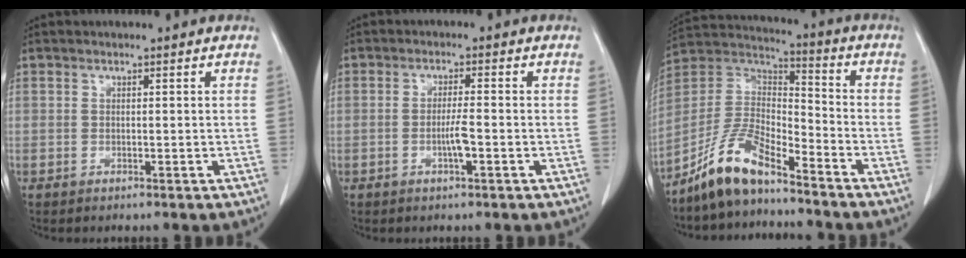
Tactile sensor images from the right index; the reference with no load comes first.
{"total": 3.2, "force": [-1.0, 0.1, 3.0], "torque": [-0.057, -0.002, -0.020]}
{"total": 10.8, "force": [-8.5, 2.6, 6.1], "torque": [-0.137, 0.018, -0.166]}